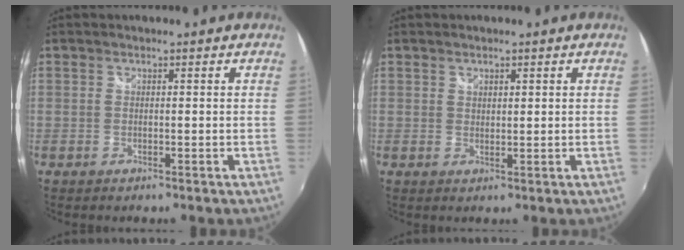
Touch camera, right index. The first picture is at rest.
{"total": 1.2, "force": [0.9, 0.7, 0.4], "torque": [-0.003, 0.001, 0.016]}